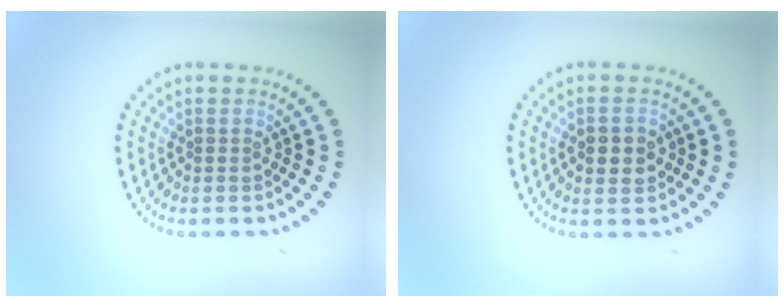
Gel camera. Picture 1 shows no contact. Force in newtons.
{"total": 2.5, "press": 2.5, "slide": 0.2}